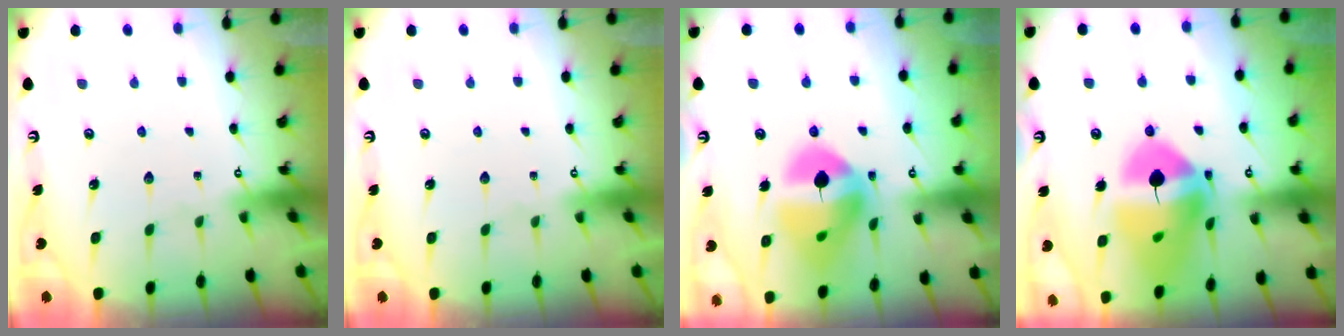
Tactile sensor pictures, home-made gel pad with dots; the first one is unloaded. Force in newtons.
{"total": 0.0}
{"total": 15.8, "press": 15.7, "slide": 1.7}
{"total": 17.9, "press": 17.8, "slide": 1.9}